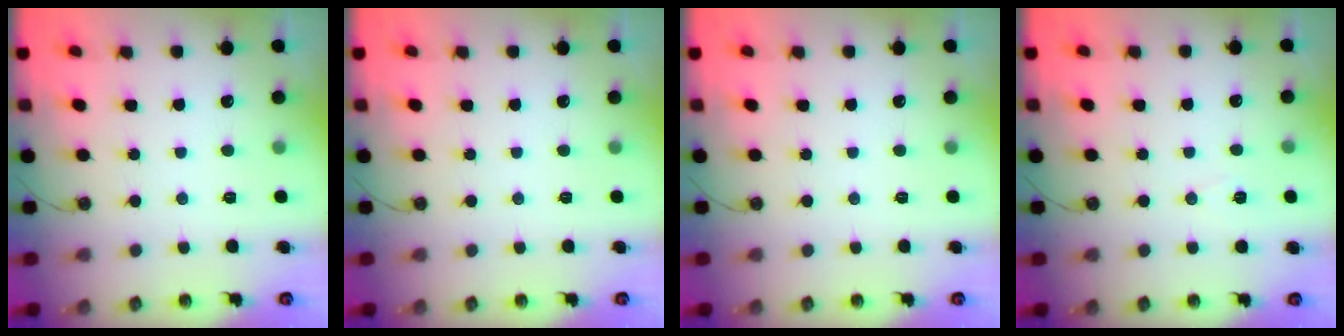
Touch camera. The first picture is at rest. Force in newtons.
{"total": 0.0}
{"total": 0.0}
{"total": 6.6, "press": 4.9, "slide": 4.4}